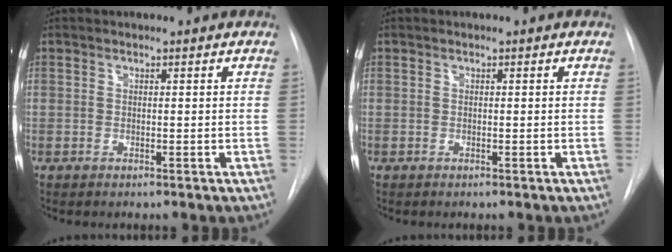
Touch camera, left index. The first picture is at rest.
{"total": 0.0}